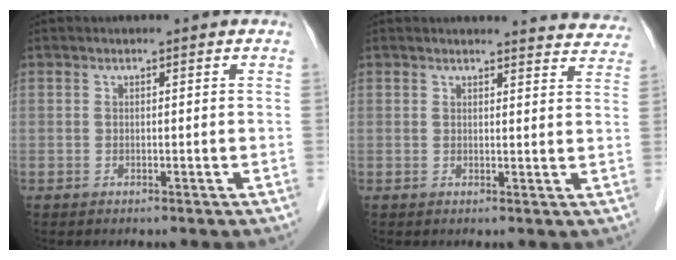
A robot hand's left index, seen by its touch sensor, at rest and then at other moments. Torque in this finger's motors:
{"motor_torque": [0.93, -0.90, 0.09, 0.00]}